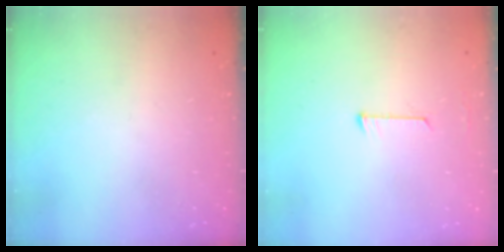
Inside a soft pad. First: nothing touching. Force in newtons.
{"total": 5.9, "press": 5.9, "slide": 0.4}